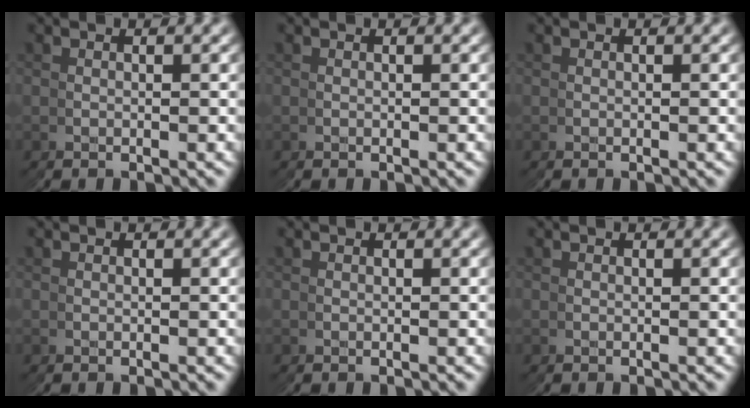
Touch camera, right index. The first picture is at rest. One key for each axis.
{"total": 0.0}
{"total": 0.0}
{"total": 0.0}
{"total": 0.0}
{"total": 0.0}